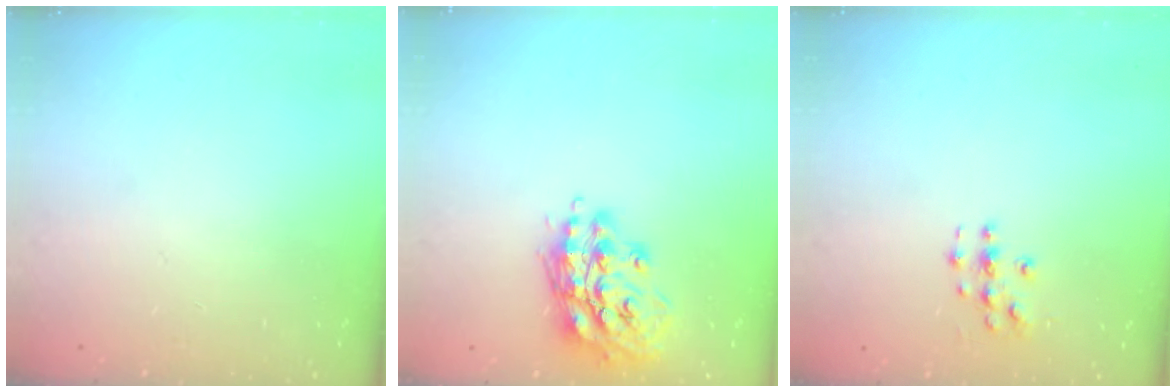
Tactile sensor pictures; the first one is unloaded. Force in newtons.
{"total": 14.9, "press": 14.9, "slide": 1.6}
{"total": 3.4, "press": 3.4, "slide": 0.2}